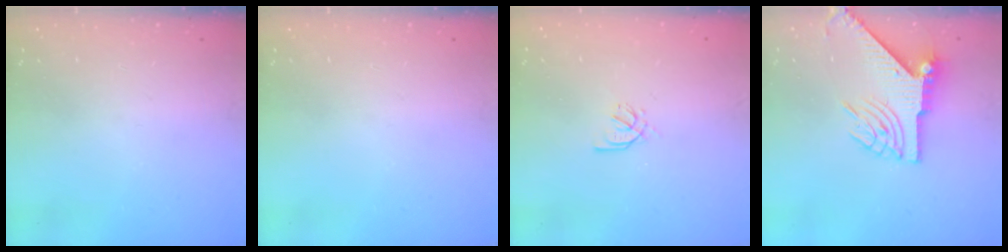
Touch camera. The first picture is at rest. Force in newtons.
{"total": 0.0}
{"total": 1.7, "press": 1.6, "slide": 0.5}
{"total": 8.8, "press": 8.7, "slide": 1.3}